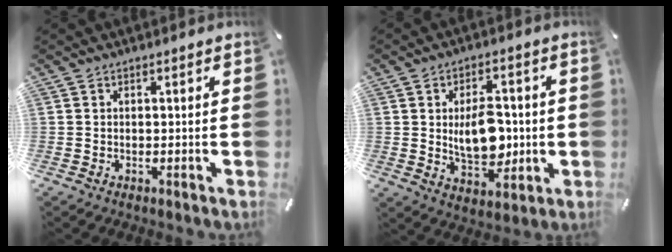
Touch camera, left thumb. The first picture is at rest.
{"total": 11.4, "force": [0.1, 7.1, 8.8], "torque": [-0.135, -0.003, -0.001]}